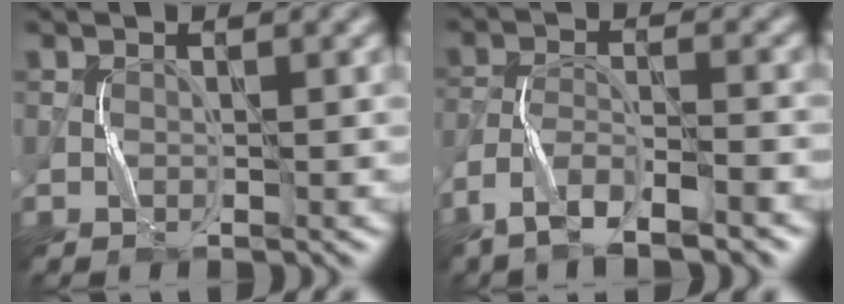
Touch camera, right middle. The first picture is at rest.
{"total": 6.0, "force": [-4.9, 0.9, 3.4], "torque": [-0.064, -0.001, -0.088]}